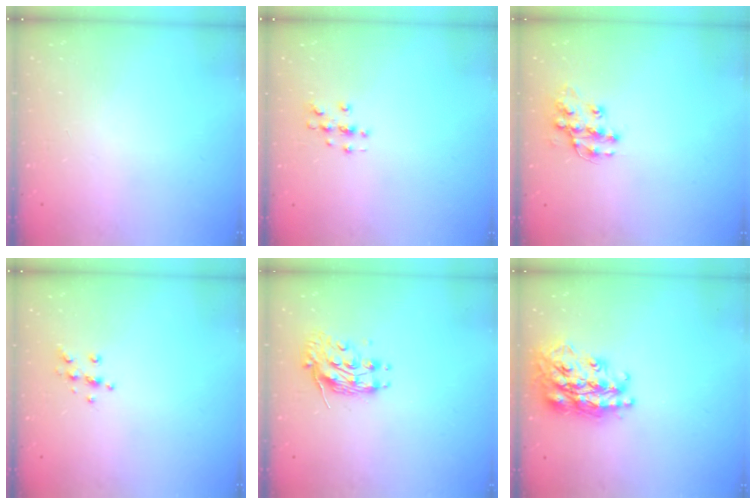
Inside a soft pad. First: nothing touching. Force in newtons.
{"total": 3.0, "press": 3.0, "slide": 0.3}
{"total": 12.2, "press": 12.2, "slide": 0.9}
{"total": 6.4, "press": 6.3, "slide": 1.2}
{"total": 9.8, "press": 9.7, "slide": 0.8}
{"total": 23.2, "press": 23.2, "slide": 1.8}